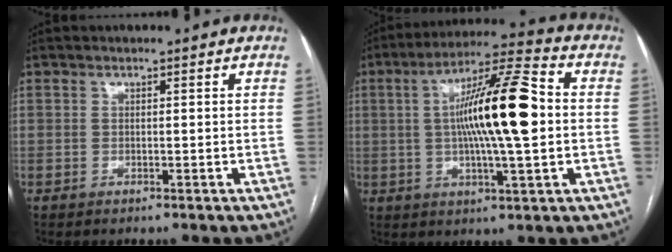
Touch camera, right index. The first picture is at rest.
{"total": 15.6, "force": [0.8, 1.5, 15.5], "torque": [-0.268, 0.017, 0.008]}